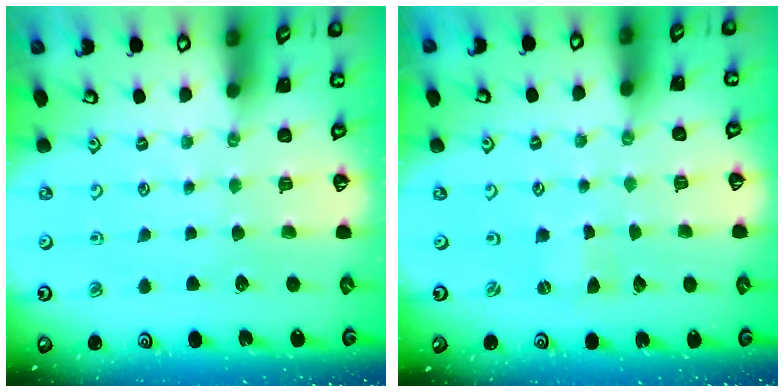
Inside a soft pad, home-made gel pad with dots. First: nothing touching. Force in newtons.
{"total": 0.0}